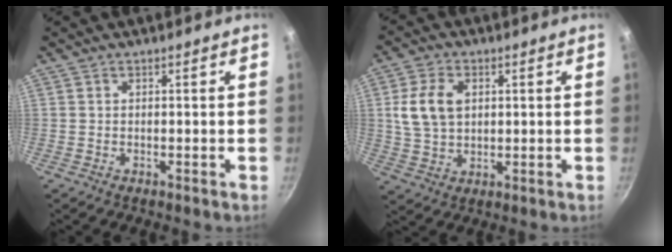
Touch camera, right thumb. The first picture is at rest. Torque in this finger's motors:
{"motor_torque": [-0.37, 0.82, 0.27, -0.21, 0.07]}